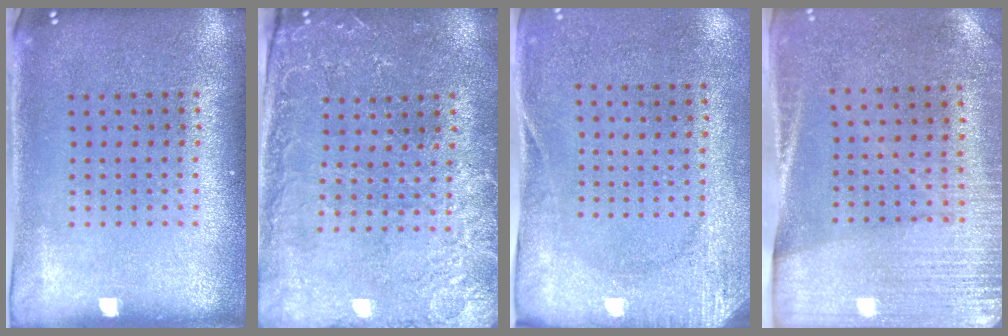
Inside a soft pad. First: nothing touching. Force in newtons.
{"total": 0.6, "press": 0.4, "slide": 0.4}
{"total": 2.8, "press": 2.1, "slide": 1.8}
{"total": 2.7, "press": 2.4, "slide": 1.2}